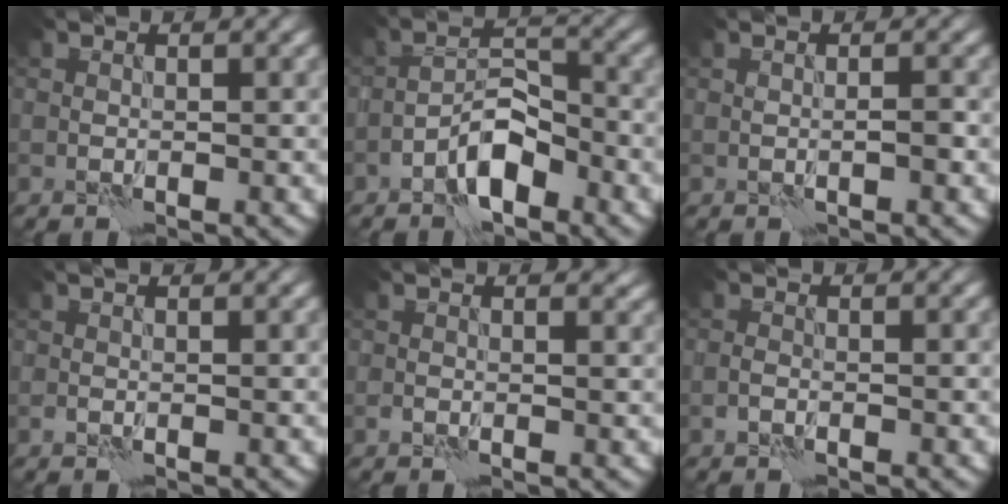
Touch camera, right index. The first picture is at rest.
{"total": 4.3, "force": [-2.7, 1.7, 2.9], "torque": [-0.042, 0.015, -0.054]}
{"total": 0.8, "force": [-0.3, 0.0, 0.7], "torque": [-0.009, 0.004, -0.005]}
{"total": 0.8, "force": [-0.1, 0.4, 0.7], "torque": [-0.014, 0.004, -0.005]}
{"total": 1.3, "force": [0.2, 0.8, 1.0], "torque": [-0.011, -0.004, 0.000]}
{"total": 1.0, "force": [-0.7, 0.3, 0.6], "torque": [-0.013, 0.002, -0.016]}